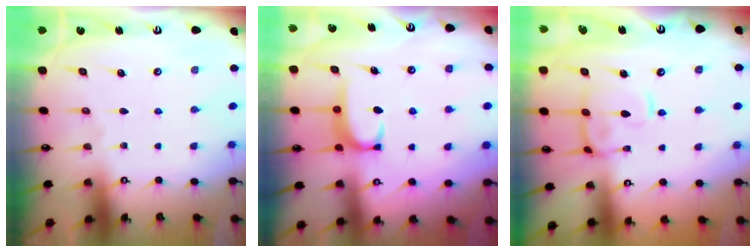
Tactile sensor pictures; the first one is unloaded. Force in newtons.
{"total": 2.7, "press": 2.6, "slide": 0.5}
{"total": 5.2, "press": 5.1, "slide": 1.0}